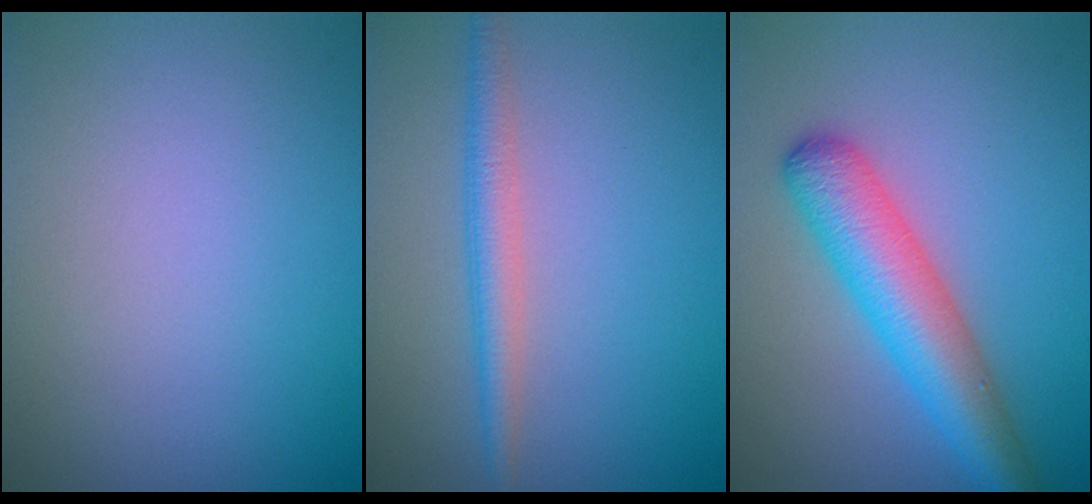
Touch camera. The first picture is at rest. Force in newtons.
{"total": 2.4, "press": 2.4, "slide": 0.1}
{"total": 5.8, "press": 5.8, "slide": 0.2}